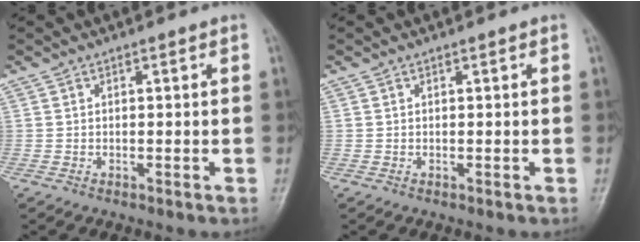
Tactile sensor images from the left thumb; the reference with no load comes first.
{"total": 0.0}